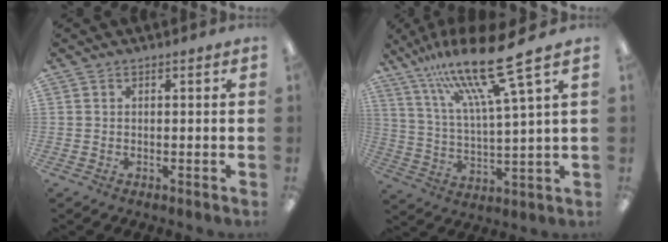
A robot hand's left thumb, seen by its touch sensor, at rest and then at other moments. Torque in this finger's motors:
{"motor_torque": [0.45, 0.05, 1.75, -1.02, 0.14]}